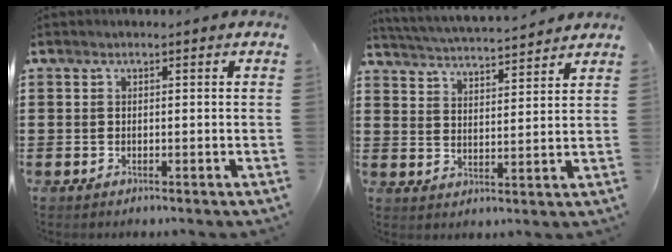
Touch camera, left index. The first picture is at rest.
{"total": 4.1, "force": [4.0, -0.2, 0.7], "torque": [-0.033, -0.029, 0.066]}